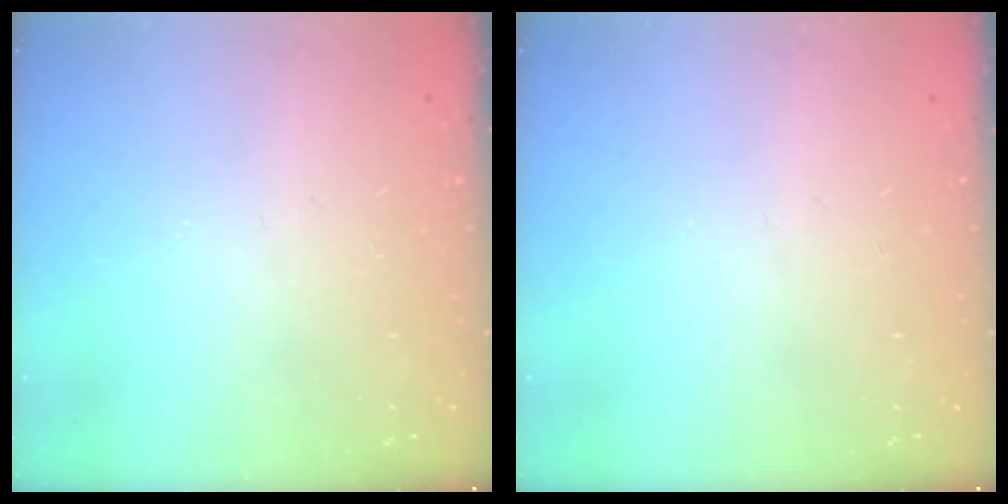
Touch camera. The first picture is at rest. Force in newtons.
{"total": 0.0}